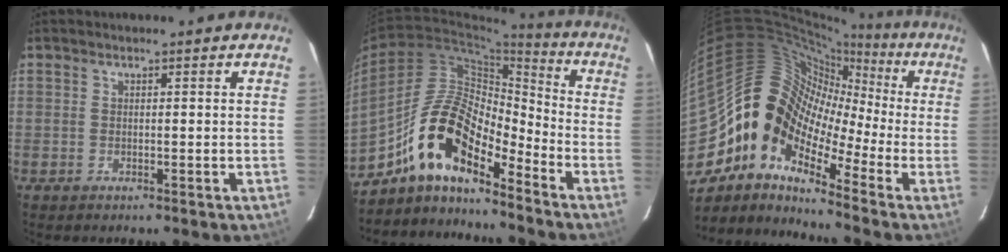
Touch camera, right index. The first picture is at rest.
{"total": 14.3, "force": [-10.5, 4.6, 8.6], "torque": [-0.153, 0.018, -0.208]}
{"total": 15.7, "force": [-5.3, 11.4, 9.4], "torque": [-0.154, 0.012, -0.129]}